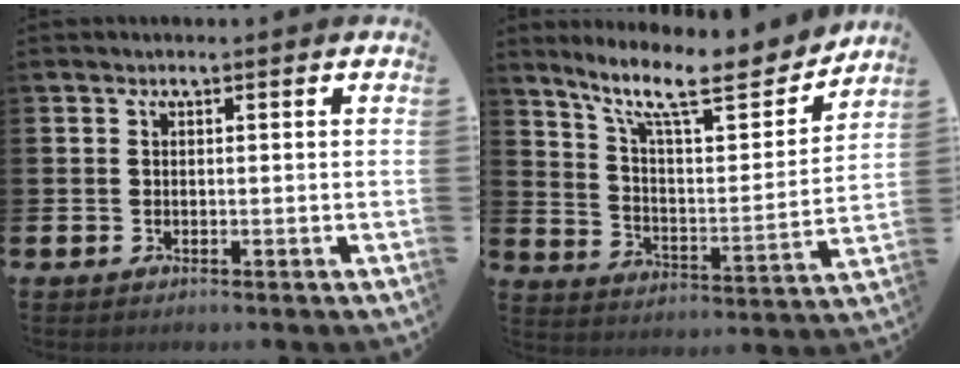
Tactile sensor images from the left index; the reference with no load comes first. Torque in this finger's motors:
{"motor_torque": [0.96, -1.18, 0.44, 0.21]}